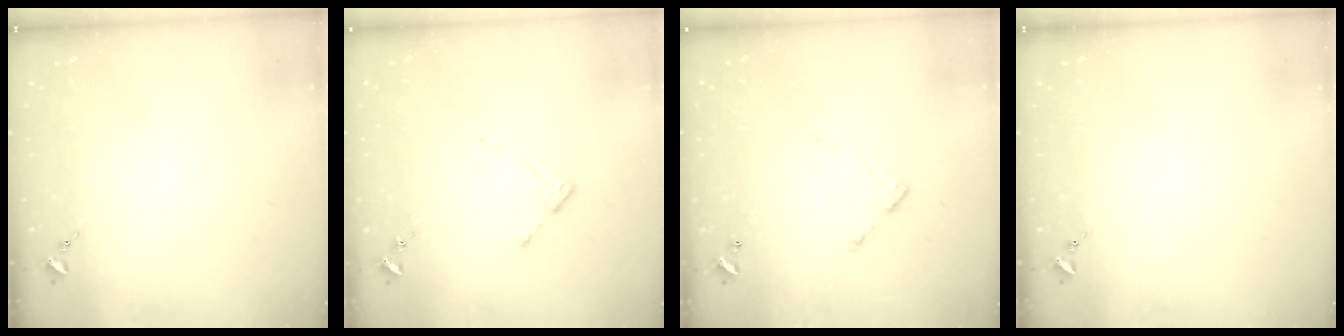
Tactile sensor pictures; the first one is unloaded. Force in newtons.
{"total": 3.0, "press": 3.0, "slide": 0.5}
{"total": 6.6, "press": 6.6, "slide": 0.5}
{"total": 0.0}